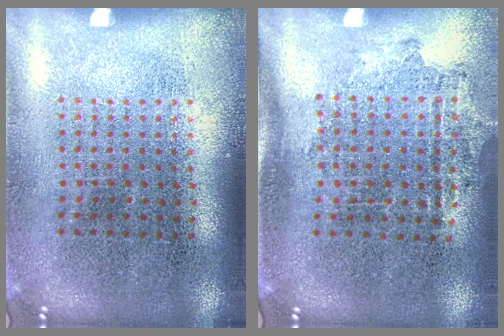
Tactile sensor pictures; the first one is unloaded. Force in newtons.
{"total": 1.3, "press": 1.0, "slide": 0.9}